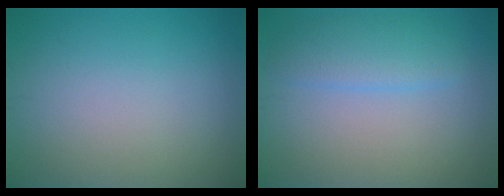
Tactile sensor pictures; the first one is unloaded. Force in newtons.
{"total": 2.9, "press": 2.9, "slide": 0.2}